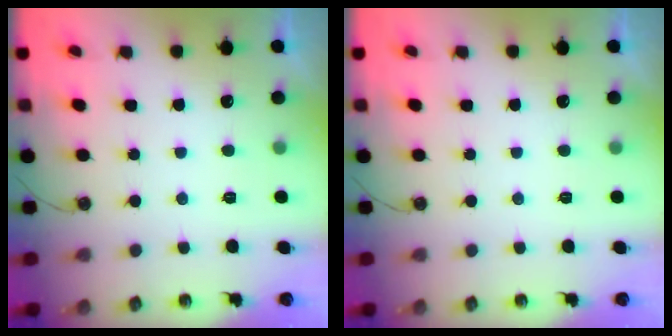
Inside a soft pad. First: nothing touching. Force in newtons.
{"total": 0.0}